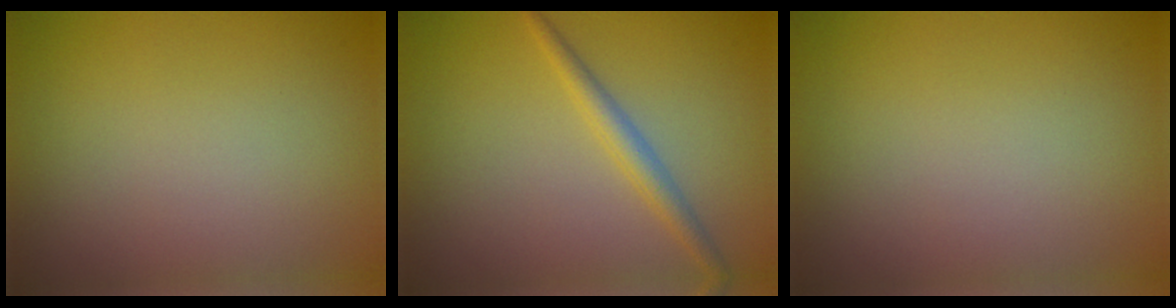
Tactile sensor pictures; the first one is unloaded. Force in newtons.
{"total": 2.1, "press": 2.1, "slide": 0.0}
{"total": 0.0}